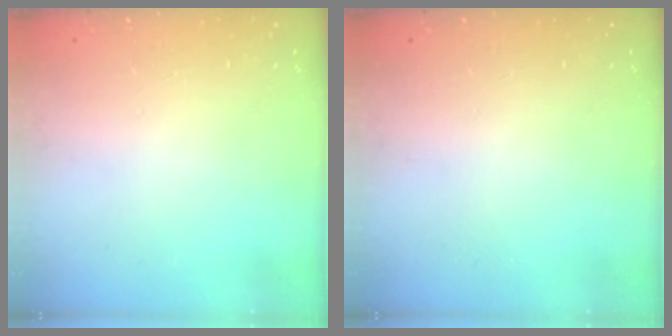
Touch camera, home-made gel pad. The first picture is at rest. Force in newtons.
{"total": 0.0}